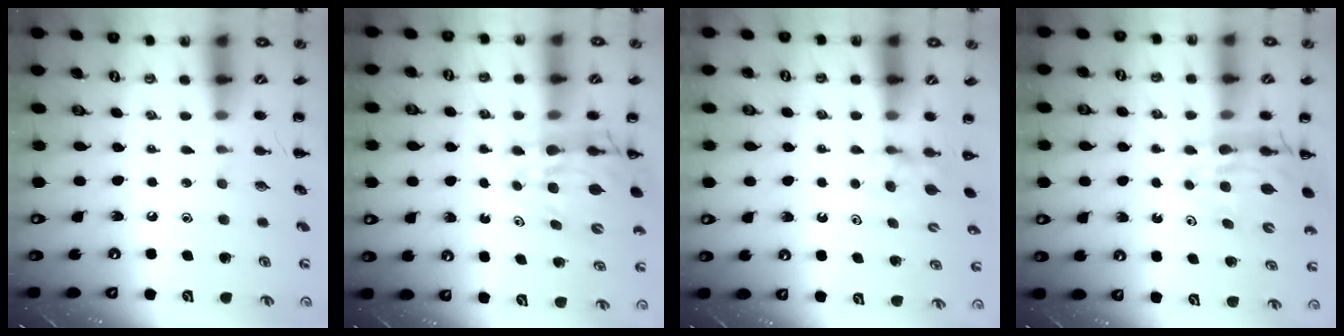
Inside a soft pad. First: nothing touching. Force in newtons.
{"total": 11.2, "press": 10.7, "slide": 3.3}
{"total": 3.7, "press": 3.6, "slide": 0.7}
{"total": 11.3, "press": 10.6, "slide": 3.8}